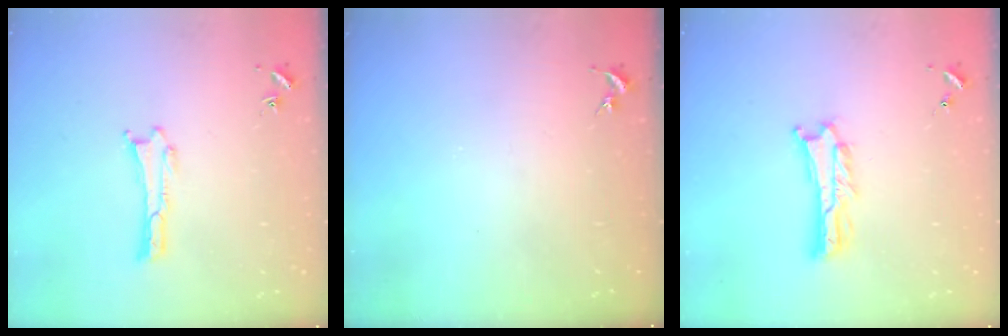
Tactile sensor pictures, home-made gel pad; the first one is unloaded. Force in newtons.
{"total": 0.0}
{"total": 2.0, "press": 2.0, "slide": 0.3}